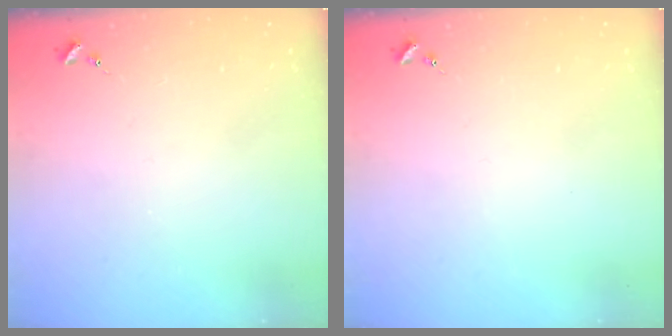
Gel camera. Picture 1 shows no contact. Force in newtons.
{"total": 0.0}